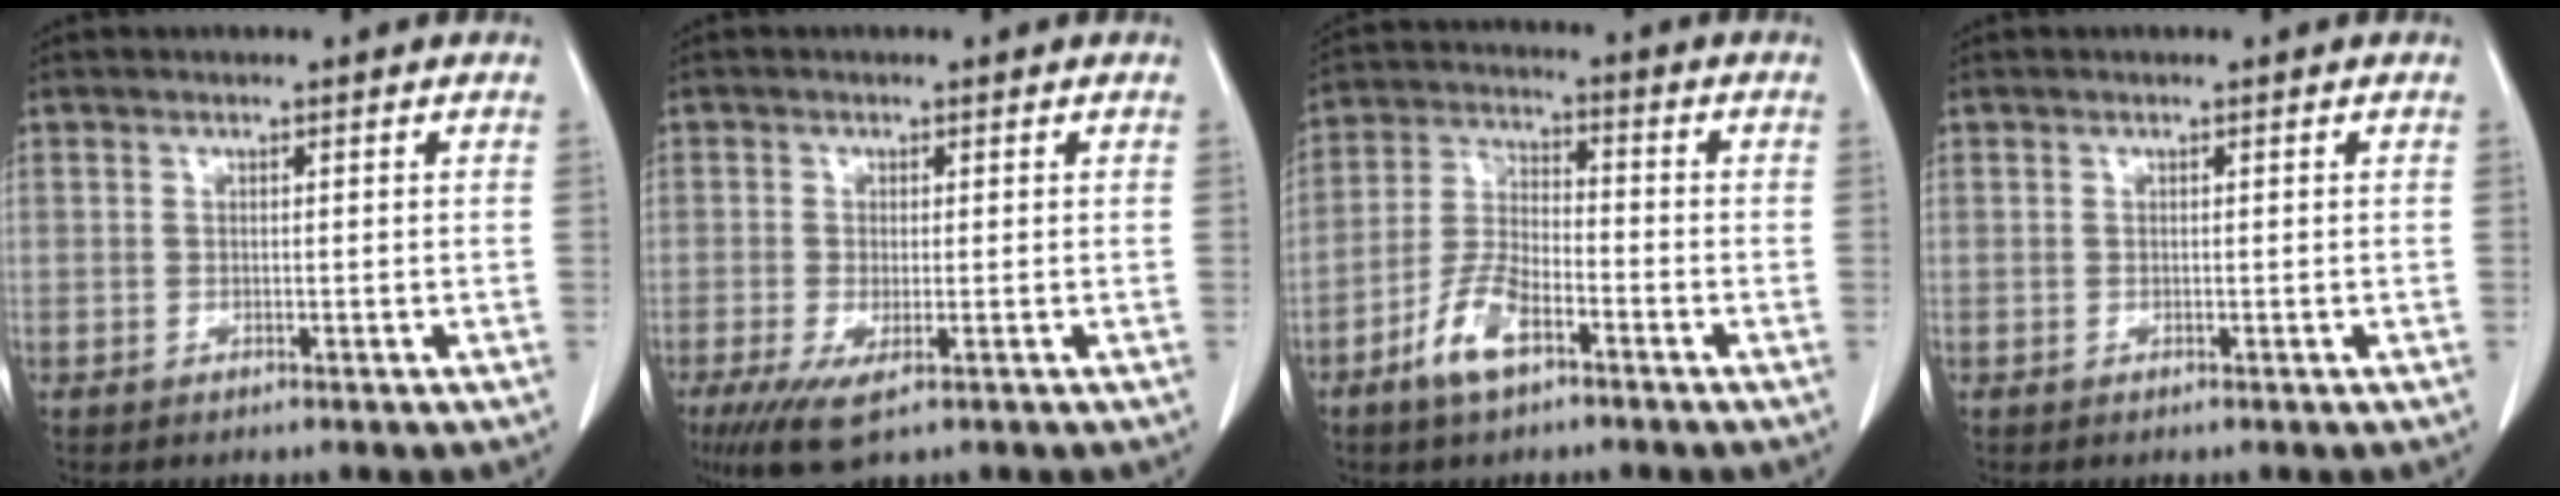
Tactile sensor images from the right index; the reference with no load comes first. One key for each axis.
{"total": 5.4, "fx": -2.7, "fy": 1.4, "fz": 4.5, "tx": -0.084, "ty": -0.017, "tz": -0.043}
{"total": 8.0, "fx": -4.7, "fy": 3.1, "fz": 5.8, "tx": -0.128, "ty": 0.003, "tz": -0.093}
{"total": 0.0}